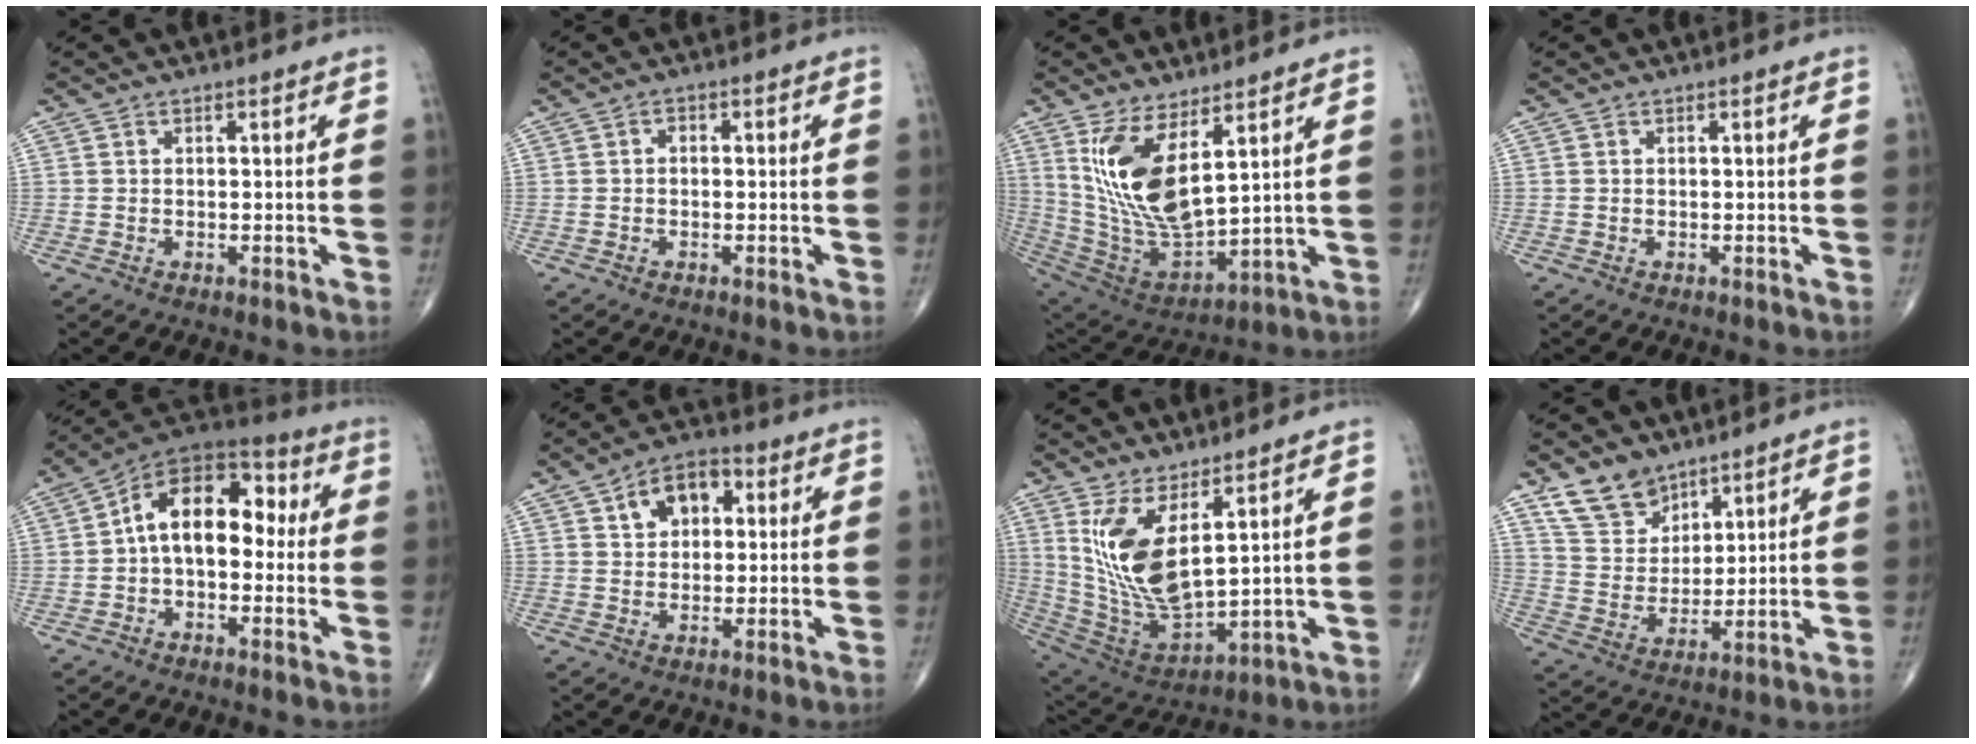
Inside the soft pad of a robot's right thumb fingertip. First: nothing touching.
{"total": 1.0, "force": [-0.1, 0.7, 0.7], "torque": [-0.002, 0.001, -0.007]}
{"total": 16.0, "force": [6.3, 6.6, 13.1], "torque": [-0.250, -0.043, 0.145]}
{"total": 0.0}
{"total": 15.0, "force": [0.6, 9.3, 11.8], "torque": [-0.148, 0.046, -0.006]}
{"total": 8.9, "force": [2.9, 5.9, 6.0], "torque": [-0.068, 0.008, 0.038]}
{"total": 14.6, "force": [5.5, 5.8, 12.3], "torque": [-0.239, -0.048, 0.130]}
{"total": 9.8, "force": [7.1, 6.0, 3.2], "torque": [-0.034, -0.041, 0.145]}